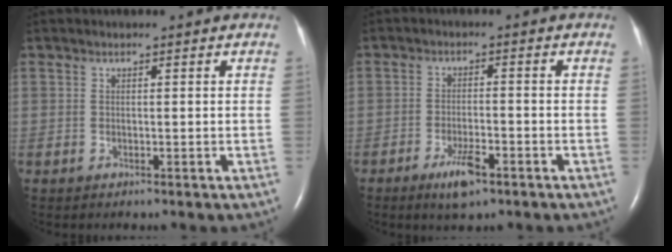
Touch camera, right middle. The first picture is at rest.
{"total": 4.9, "force": [-3.0, 1.2, 3.7], "torque": [-0.073, -0.005, -0.048]}